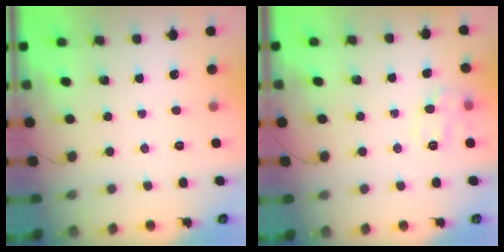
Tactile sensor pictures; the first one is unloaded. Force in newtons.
{"total": 9.1, "press": 9.1, "slide": 0.4}